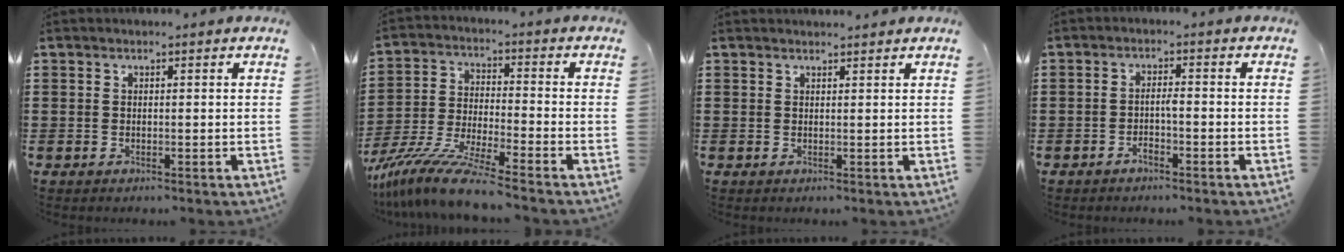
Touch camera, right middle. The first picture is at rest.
{"total": 10.2, "force": [-8.9, -0.1, 5.0], "torque": [-0.106, -0.001, -0.179]}
{"total": 1.0, "force": [1.0, 0.0, 0.2], "torque": [0.003, -0.004, 0.017]}
{"total": 1.9, "force": [-1.1, 0.3, 1.5], "torque": [-0.028, 0.004, -0.022]}